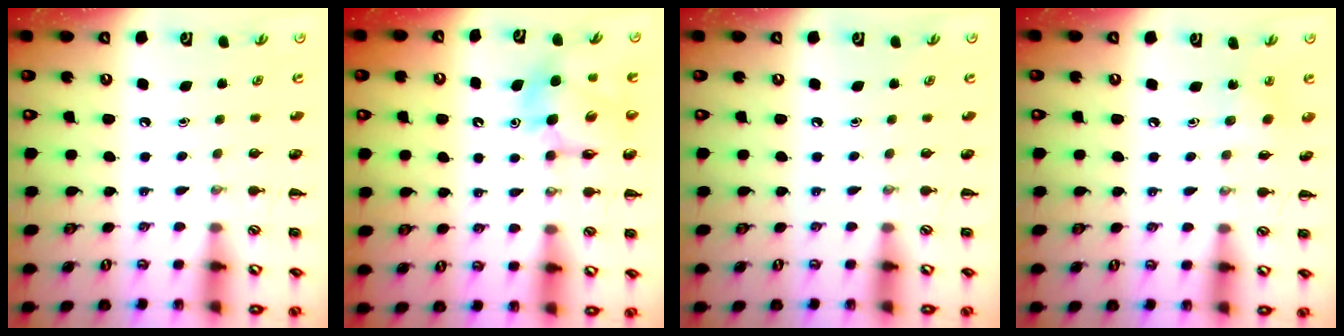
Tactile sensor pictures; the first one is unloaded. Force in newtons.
{"total": 9.3, "press": 8.8, "slide": 2.8}
{"total": 0.0}
{"total": 3.1, "press": 3.0, "slide": 0.8}